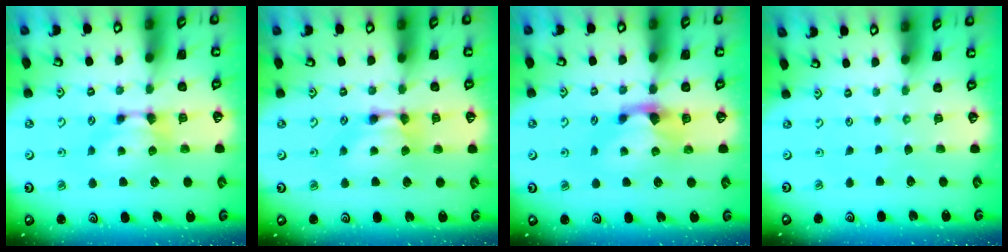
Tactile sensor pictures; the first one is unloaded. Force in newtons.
{"total": 2.0, "press": 2.0, "slide": 0.1}
{"total": 1.5, "press": 1.2, "slide": 0.9}
{"total": 6.8, "press": 6.8, "slide": 0.3}